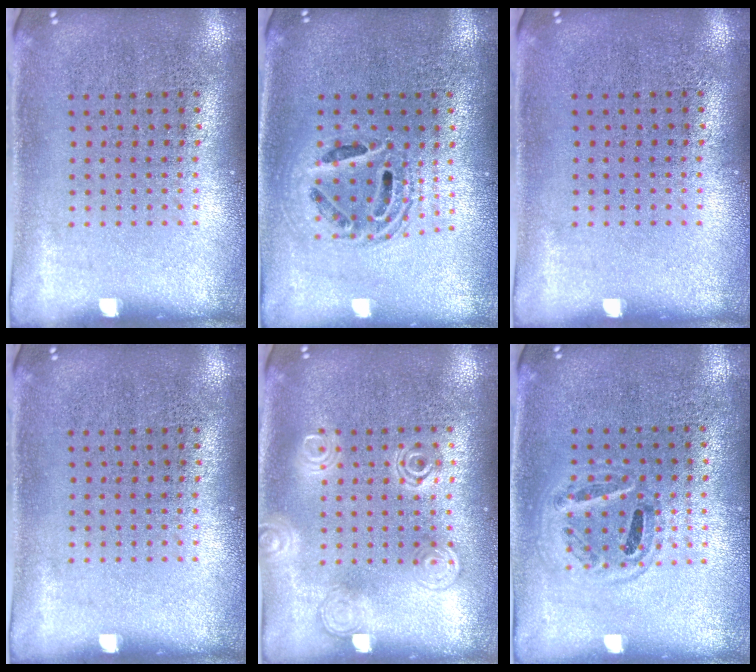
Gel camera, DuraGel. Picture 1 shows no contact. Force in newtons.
{"total": 1.5, "press": 1.3, "slide": 0.8}
{"total": 0.0}
{"total": 0.0}
{"total": 1.3, "press": 1.3, "slide": 0.2}
{"total": 0.9, "press": 0.9, "slide": 0.3}